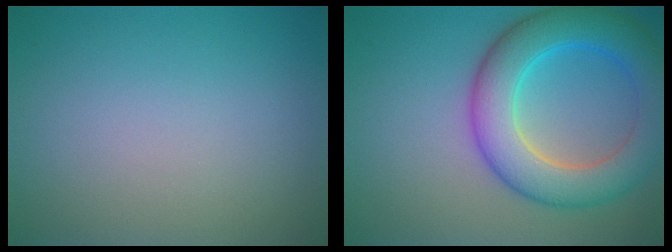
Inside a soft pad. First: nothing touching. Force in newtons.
{"total": 8.1, "press": 8.1, "slide": 0.3}